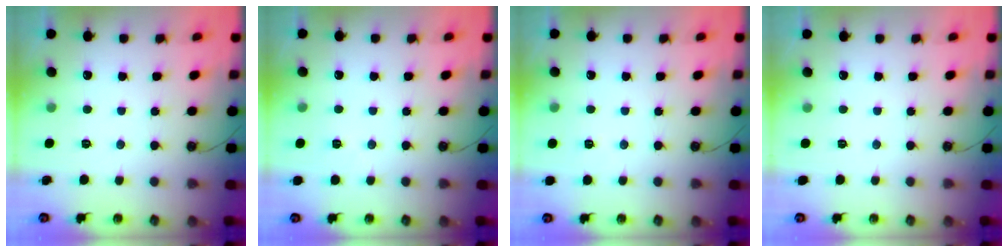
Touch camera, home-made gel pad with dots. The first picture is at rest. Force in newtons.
{"total": 2.5, "press": 2.3, "slide": 0.9}
{"total": 2.2, "press": 2.1, "slide": 0.7}
{"total": 0.0}